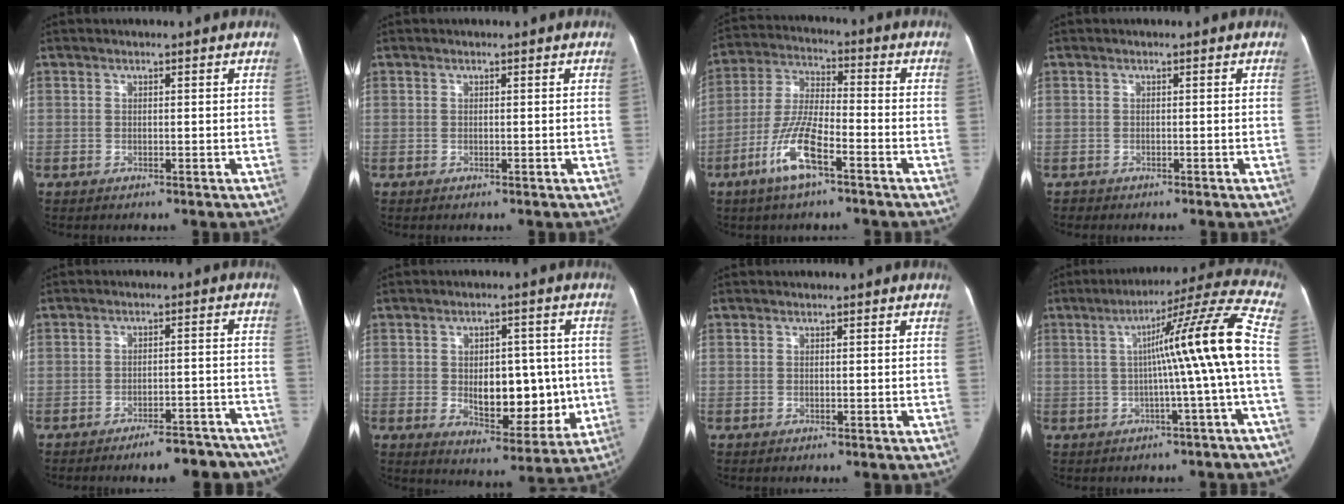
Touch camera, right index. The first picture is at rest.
{"total": 0.0}
{"total": 10.5, "force": [-5.4, 2.5, 8.6], "torque": [-0.188, 0.000, -0.104]}
{"total": 1.1, "force": [-0.6, 0.9, -0.2], "torque": [-0.001, 0.005, -0.013]}
{"total": 10.9, "force": [-9.6, 3.3, 3.9], "torque": [-0.016, 0.044, -0.126]}
{"total": 12.0, "force": [-0.7, 6.7, 10.0], "torque": [-0.130, 0.009, 0.006]}
{"total": 0.0}
{"total": 14.0, "force": [-0.6, -2.2, 13.8], "torque": [-0.186, 0.023, -0.013]}